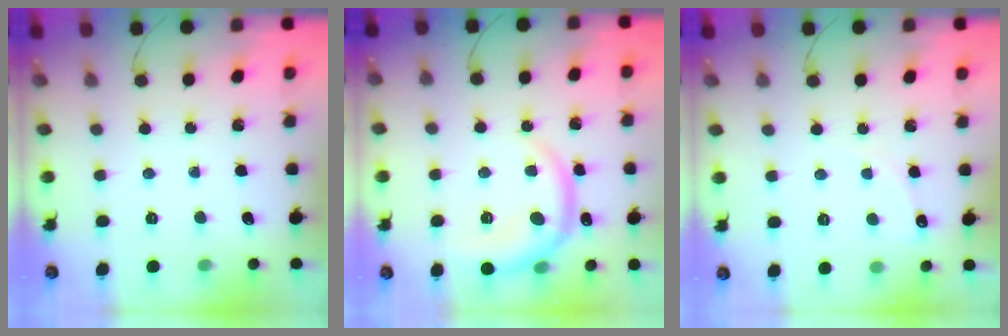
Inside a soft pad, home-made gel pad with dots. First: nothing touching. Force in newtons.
{"total": 8.6, "press": 8.5, "slide": 0.5}
{"total": 3.0, "press": 2.9, "slide": 0.8}